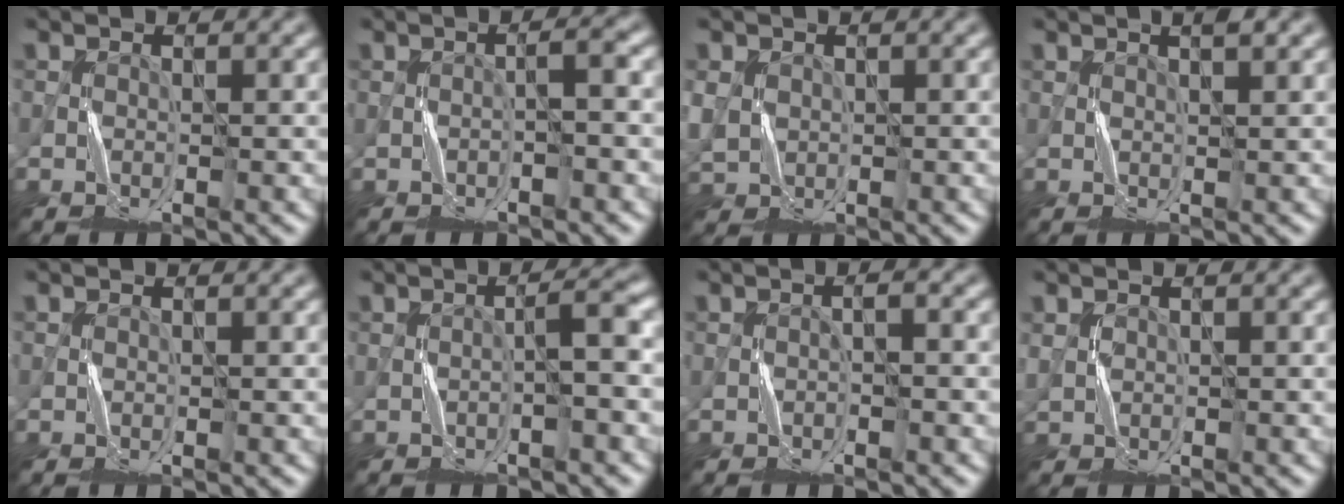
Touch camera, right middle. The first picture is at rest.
{"total": 1.8, "force": [-0.3, 0.2, 1.8], "torque": [-0.026, 0.007, -0.005]}
{"total": 2.3, "force": [0.4, 2.1, 0.9], "torque": [-0.034, -0.002, 0.012]}
{"total": 1.8, "force": [1.2, 0.3, 1.3], "torque": [-0.016, 0.002, 0.018]}
{"total": 0.0}
{"total": 2.4, "force": [-0.3, 0.1, 2.4], "torque": [-0.038, 0.012, -0.007]}
{"total": 1.6, "force": [0.1, 0.6, 1.5], "torque": [-0.015, 0.001, -0.002]}
{"total": 0.8, "force": [0.5, 0.6, 0.3], "torque": [-0.010, 0.000, 0.014]}